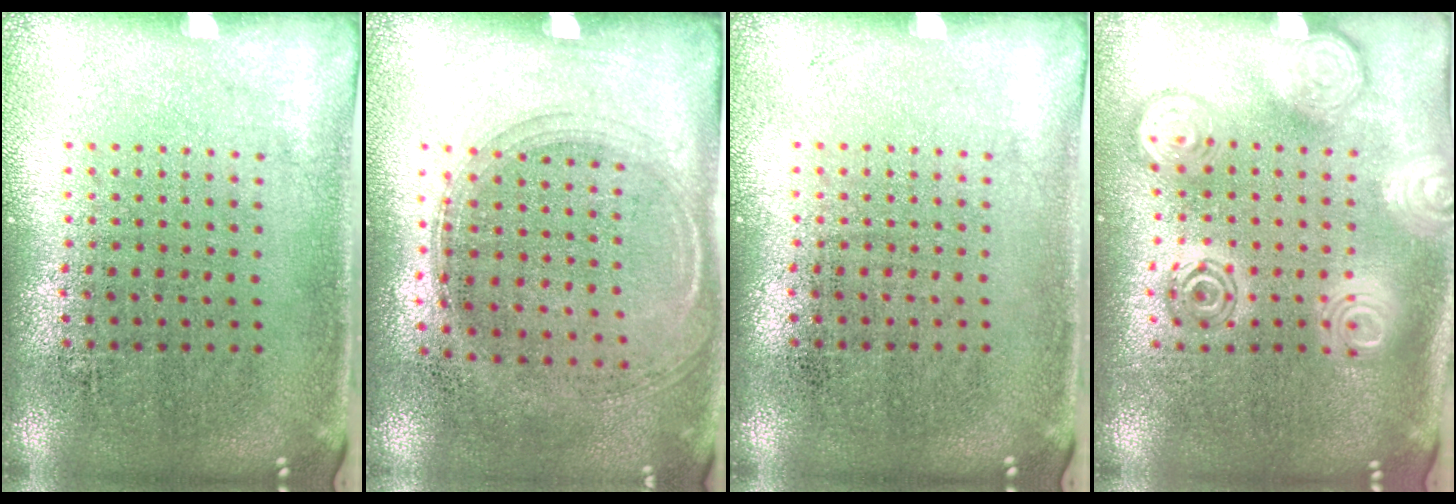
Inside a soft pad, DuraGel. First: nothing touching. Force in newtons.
{"total": 1.3, "press": 1.1, "slide": 0.7}
{"total": 0.0}
{"total": 2.8, "press": 2.8, "slide": 0.3}